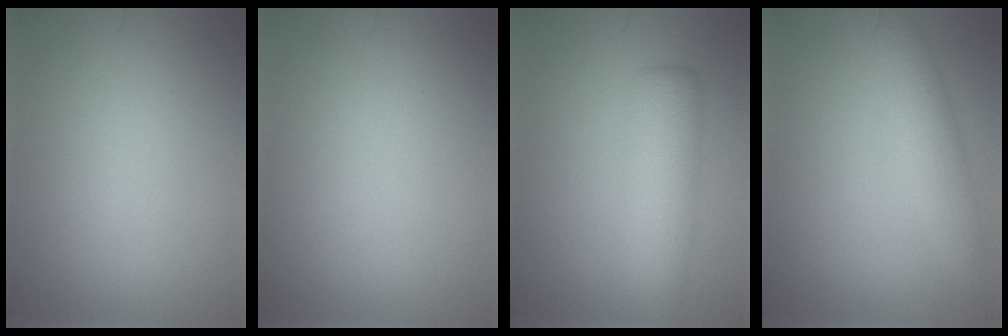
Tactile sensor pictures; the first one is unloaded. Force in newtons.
{"total": 0.0}
{"total": 4.3, "press": 4.3, "slide": 0.1}
{"total": 3.0, "press": 3.0, "slide": 0.1}